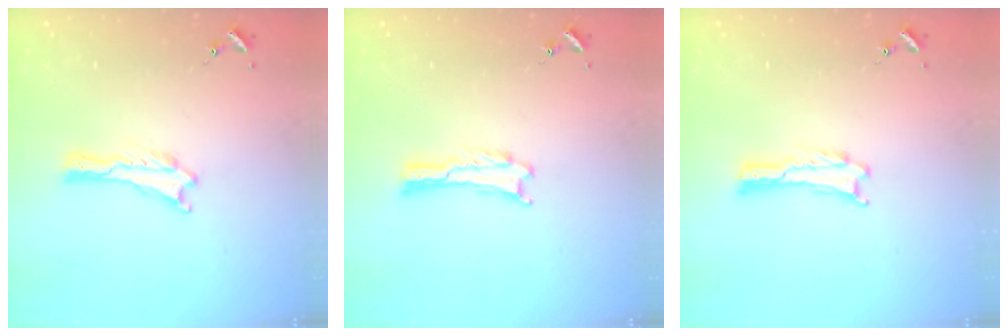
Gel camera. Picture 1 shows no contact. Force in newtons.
{"total": 0.0}
{"total": 0.0}